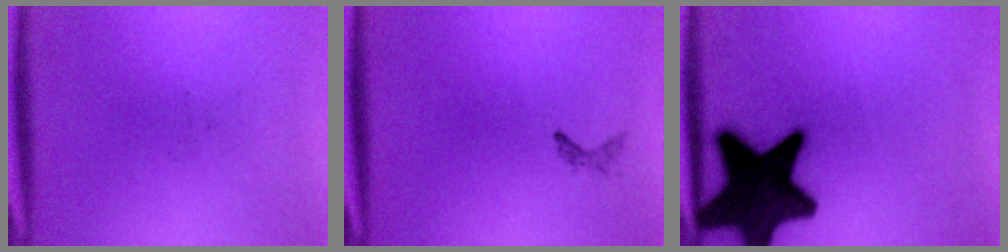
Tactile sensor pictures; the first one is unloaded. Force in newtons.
{"total": 0.7}
{"total": 18.0}